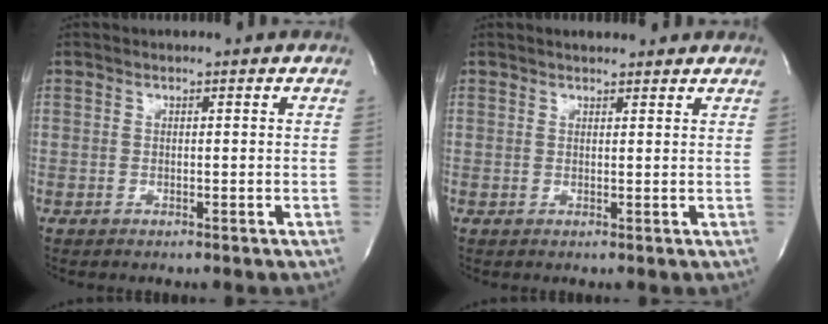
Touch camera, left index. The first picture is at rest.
{"total": 4.0, "force": [3.5, 1.2, 1.4], "torque": [-0.018, 0.015, 0.044]}